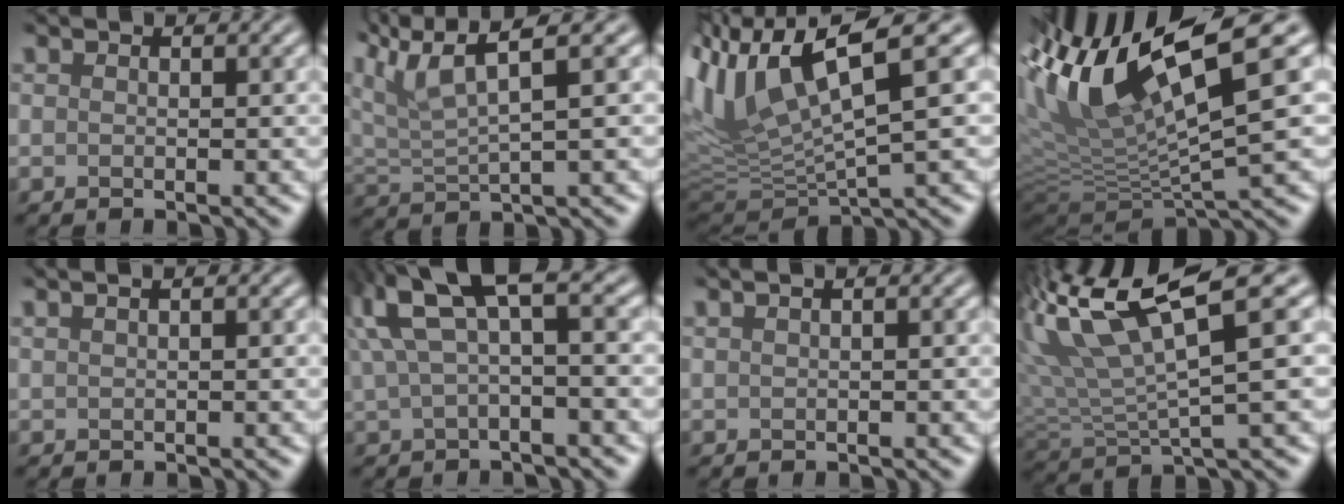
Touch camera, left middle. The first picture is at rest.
{"total": 4.9, "force": [3.3, 1.0, 3.5], "torque": [-0.096, 0.019, 0.079]}
{"total": 9.0, "force": [3.7, 2.1, 8.0], "torque": [-0.172, 0.015, 0.087]}
{"total": 11.5, "force": [4.7, 3.1, 10.0], "torque": [-0.203, 0.018, 0.104]}
{"total": 3.8, "force": [2.3, 2.0, 2.3], "torque": [-0.014, 0.047, 0.012]}
{"total": 5.8, "force": [3.4, 1.6, 4.4], "torque": [-0.099, 0.028, 0.074]}
{"total": 3.4, "force": [2.0, 1.8, 2.1], "torque": [-0.011, 0.041, 0.010]}
{"total": 8.2, "force": [4.5, 1.7, 6.7], "torque": [-0.144, 0.021, 0.094]}